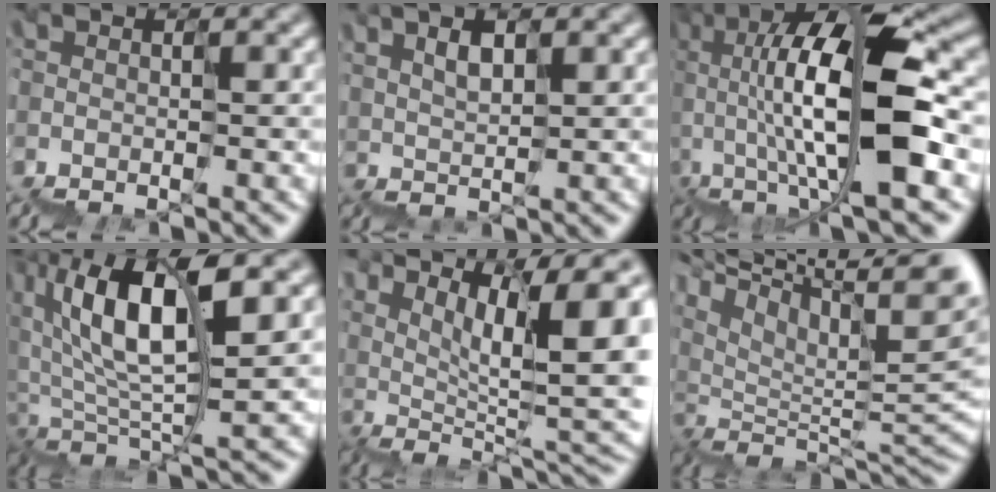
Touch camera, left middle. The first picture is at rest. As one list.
[{"total": 2.5, "force": [2.4, 0.2, 0.6], "torque": [0.003, 0.013, 0.055]}, {"total": 12.0, "force": [2.3, 4.7, 10.9], "torque": [-0.200, 0.018, 0.048]}, {"total": 9.2, "force": [2.7, 3.5, 8.1], "torque": [-0.144, 0.017, 0.052]}, {"total": 8.5, "force": [2.5, 2.0, 7.9], "torque": [-0.105, 0.009, 0.062]}, {"total": 13.8, "force": [9.7, 3.4, 9.2], "torque": [-0.120, 0.037, 0.188]}]